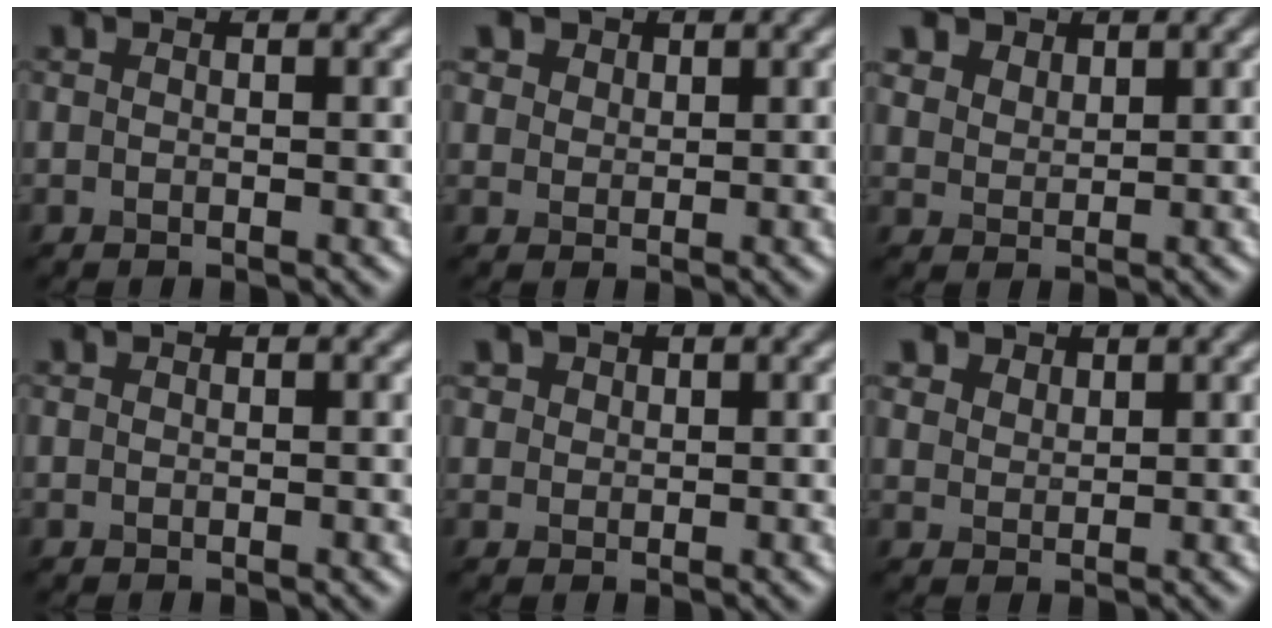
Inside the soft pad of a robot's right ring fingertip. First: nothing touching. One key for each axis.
{"total": 1.3, "fx": 1.1, "fy": 0.2, "fz": -0.8, "tx": -0.017, "ty": -0.002, "tz": 0.037}
{"total": 2.3, "fx": 2.2, "fy": 0.5, "fz": -0.5, "tx": -0.037, "ty": -0.002, "tz": 0.073}
{"total": 0.0}
{"total": 1.4, "fx": 0.1, "fy": -0.6, "fz": -1.2, "tx": -0.006, "ty": -0.003, "tz": 0.023}
{"total": 1.8, "fx": 1.6, "fy": 0.1, "fz": -0.8, "tx": -0.025, "ty": -0.005, "tz": 0.058}